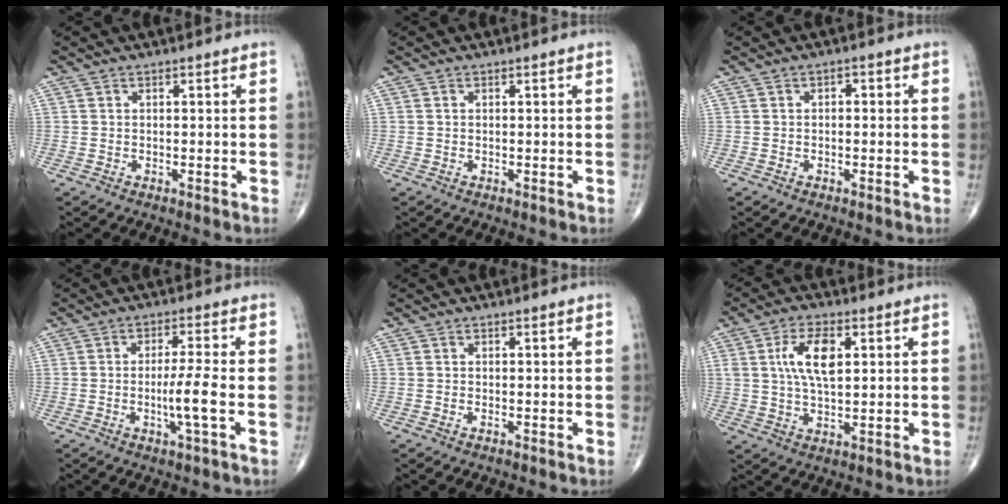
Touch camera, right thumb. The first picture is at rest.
{"total": 0.0}
{"total": 1.3, "force": [0.1, 0.8, 1.0], "torque": [-0.004, 0.004, -0.005]}
{"total": 6.1, "force": [-1.5, -0.1, 5.9], "torque": [-0.118, 0.002, -0.028]}
{"total": 0.0}
{"total": 8.6, "force": [2.2, 3.9, 7.4], "torque": [-0.138, -0.002, 0.041]}